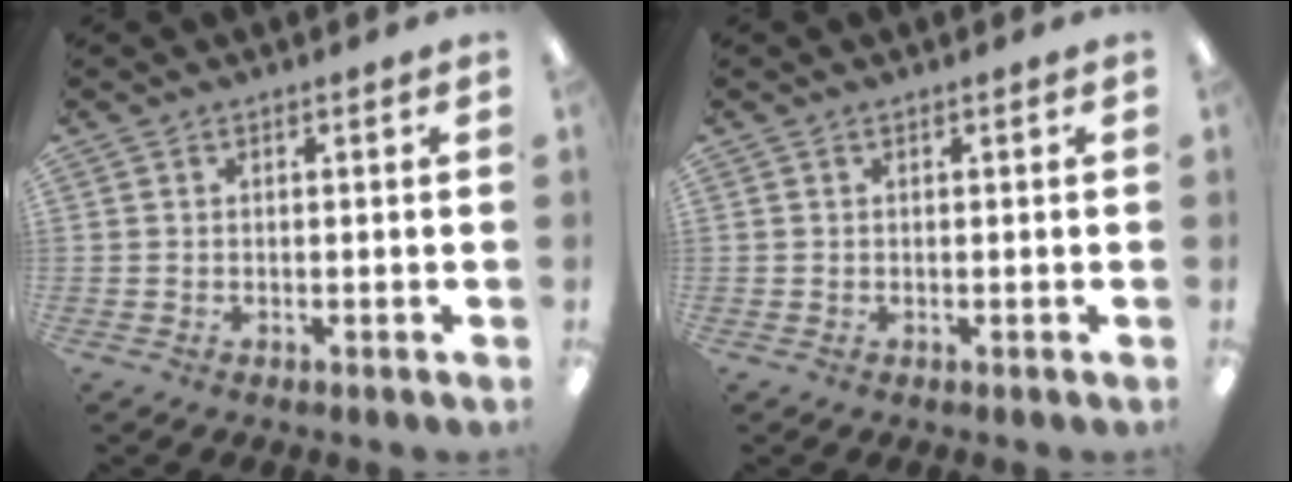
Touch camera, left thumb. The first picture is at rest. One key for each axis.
{"total": 0.0}